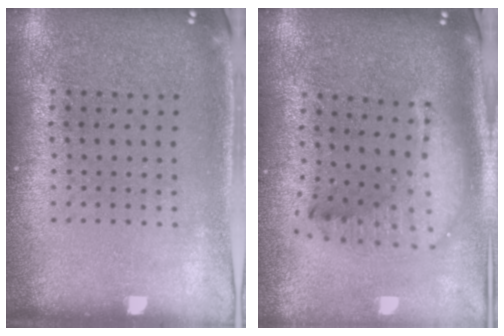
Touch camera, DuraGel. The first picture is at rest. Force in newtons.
{"total": 2.1, "press": 1.6, "slide": 1.3}